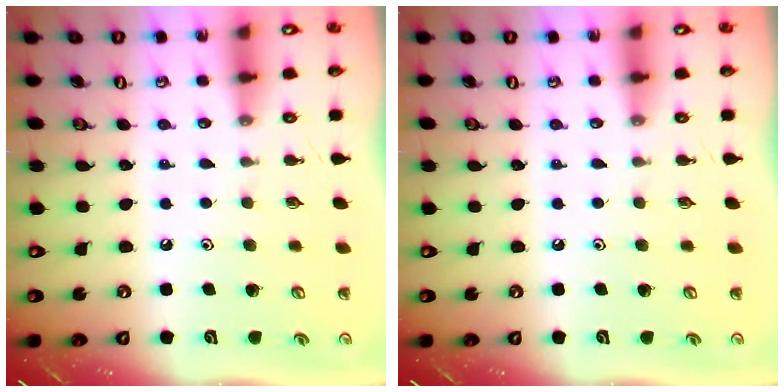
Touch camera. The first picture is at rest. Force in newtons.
{"total": 0.0}